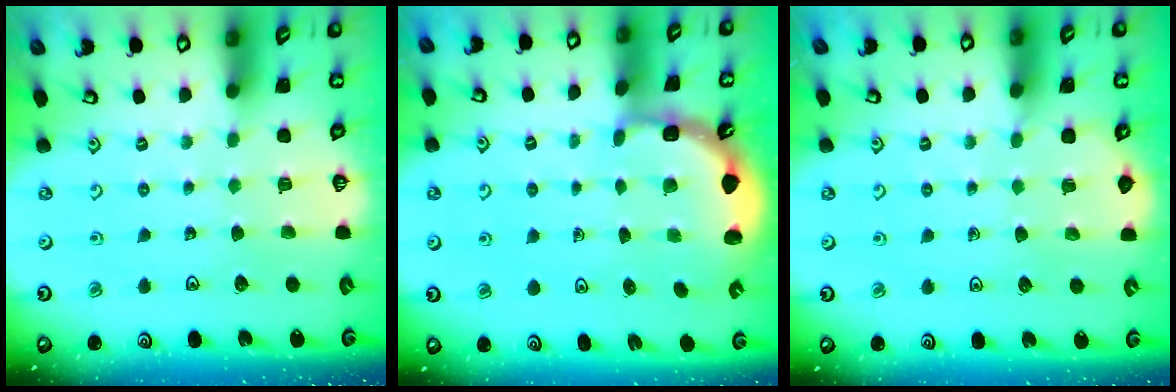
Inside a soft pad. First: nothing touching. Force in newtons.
{"total": 2.0, "press": 1.8, "slide": 0.8}
{"total": 1.6, "press": 1.5, "slide": 0.3}